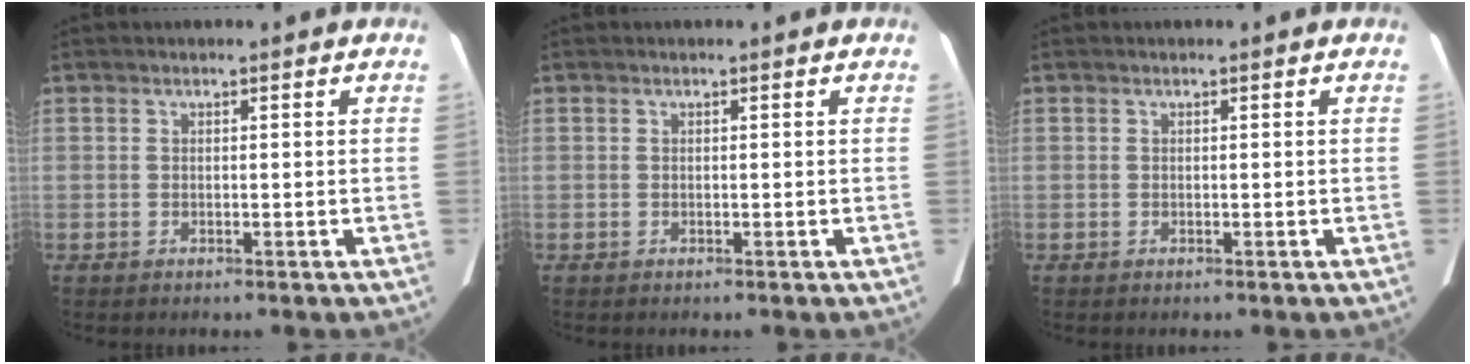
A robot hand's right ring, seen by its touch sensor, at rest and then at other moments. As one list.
[{"total": 0.0}, {"total": 0.0}]